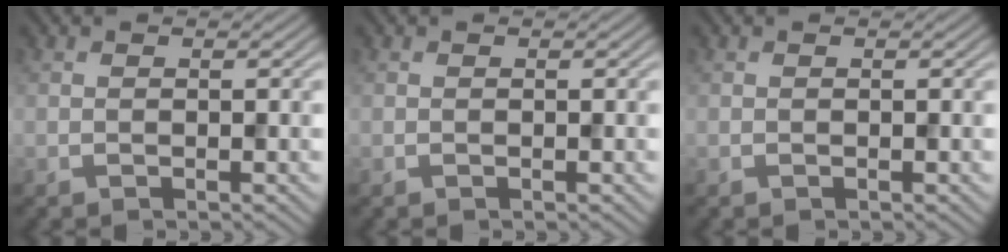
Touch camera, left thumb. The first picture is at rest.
{"total": 0.0}
{"total": 0.0}